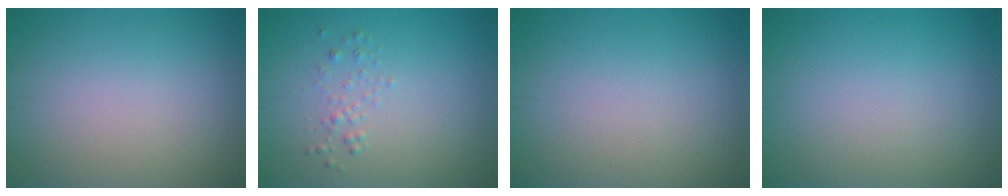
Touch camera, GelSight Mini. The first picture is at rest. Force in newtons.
{"total": 1.0, "press": 1.0, "slide": 0.0}
{"total": 0.0}
{"total": 0.0}